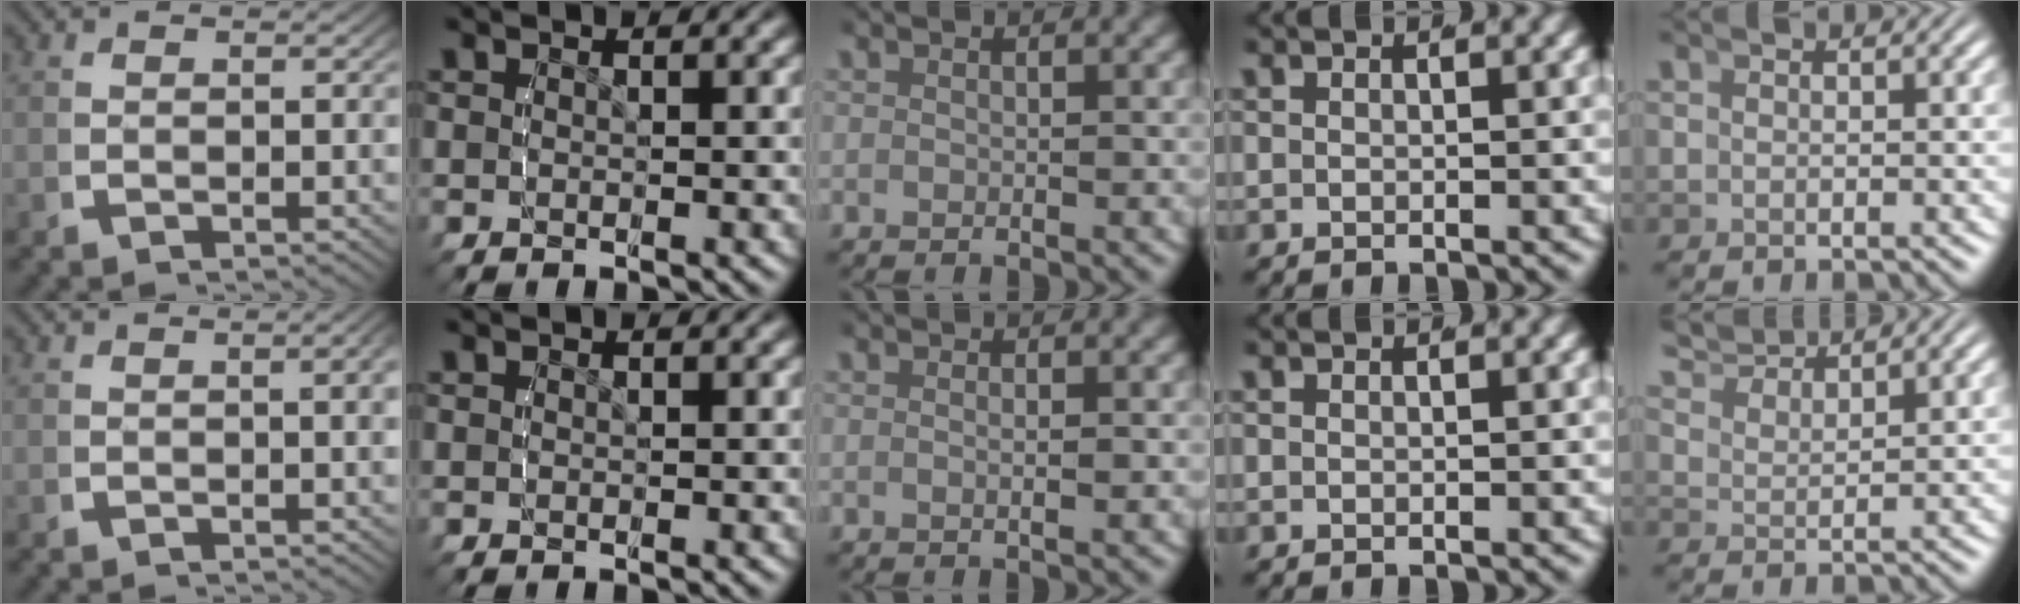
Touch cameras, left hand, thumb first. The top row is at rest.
{"thumb": {"total": 1.9, "force": [0.0, 0.7, 1.7], "torque": [-0.020, 0.001, 0.001]}, "middle": {"total": 0.6, "force": [0.1, -0.1, 0.6], "torque": [-0.012, -0.004, 0.001]}, "little": {"total": 4.3, "force": [4.2, 0.3, 1.0], "torque": [-0.015, 0.018, 0.072]}}